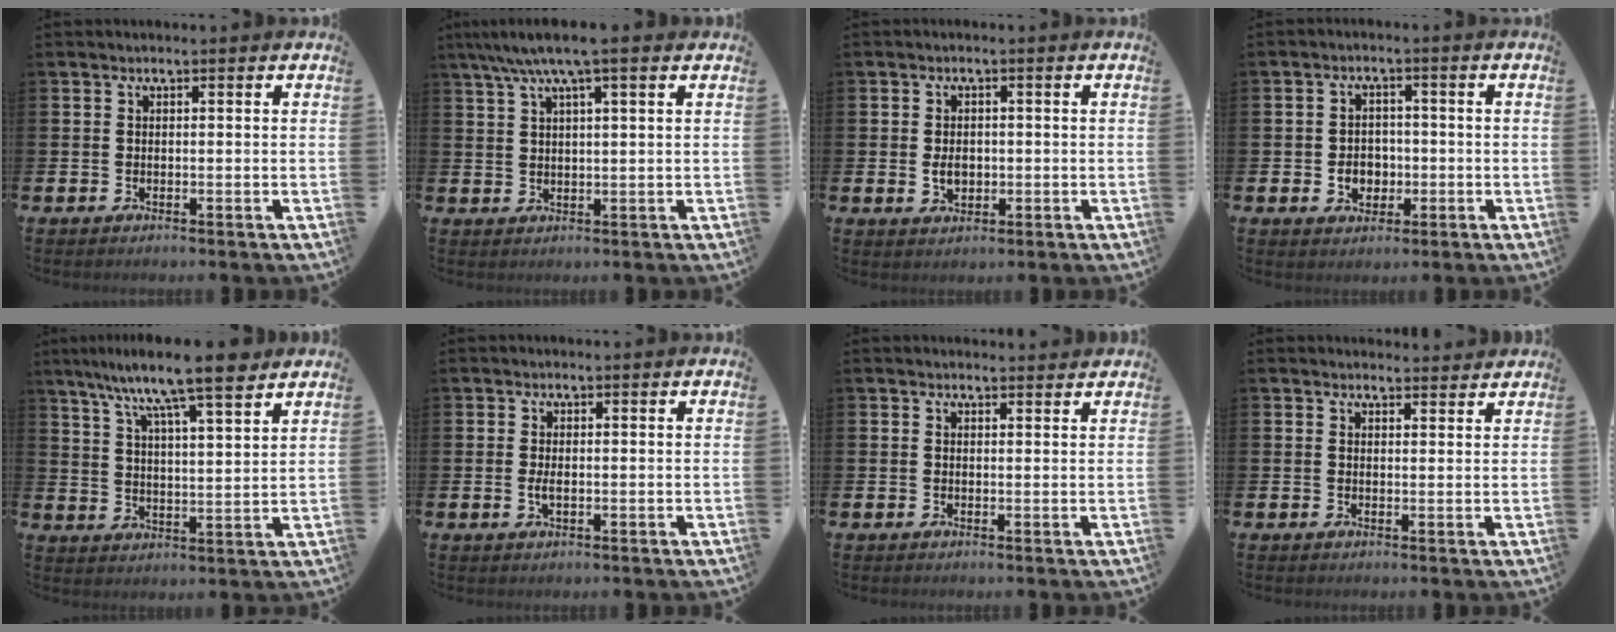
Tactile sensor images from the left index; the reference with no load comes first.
{"total": 5.4, "force": [3.8, 0.7, 3.8], "torque": [-0.079, -0.004, 0.066]}
{"total": 2.5, "force": [-0.1, 1.8, 1.7], "torque": [-0.018, 0.000, -0.008]}
{"total": 3.3, "force": [-0.8, 2.9, 1.5], "torque": [-0.013, -0.003, -0.025]}
{"total": 10.7, "force": [9.1, 0.9, 5.6], "torque": [-0.125, -0.046, 0.155]}
{"total": 1.4, "force": [-0.1, 0.5, 1.3], "torque": [-0.016, -0.003, -0.005]}
{"total": 1.1, "force": [1.1, 0.2, 0.1], "torque": [0.007, -0.004, 0.018]}
{"total": 1.9, "force": [1.8, 0.4, -0.1], "torque": [0.009, -0.010, 0.031]}